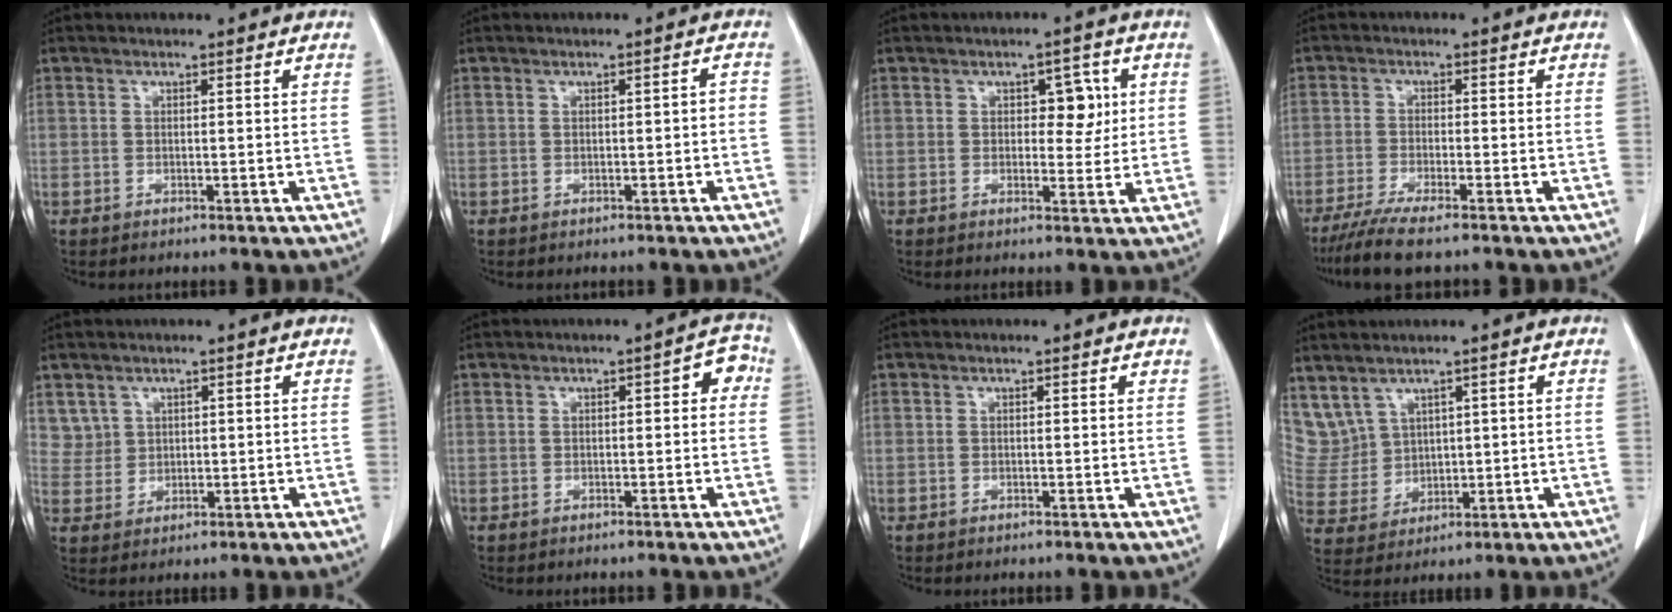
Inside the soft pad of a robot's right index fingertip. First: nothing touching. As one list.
[{"total": 1.2, "force": [-0.4, 0.3, 1.1], "torque": [-0.011, 0.003, -0.006]}, {"total": 4.5, "force": [1.1, 2.5, 3.6], "torque": [-0.041, 0.008, 0.016]}, {"total": 6.7, "force": [-5.3, 0.1, 4.1], "torque": [-0.069, -0.019, -0.092]}, {"total": 3.4, "force": [1.9, 2.8, -0.1], "torque": [0.013, 0.004, 0.038]}, {"total": 3.3, "force": [0.5, 1.3, 3.0], "torque": [-0.026, 0.018, 0.000]}, {"total": 0.0}, {"total": 1.2, "force": [0.9, 0.8, 0.1], "torque": [0.001, 0.003, 0.021]}]